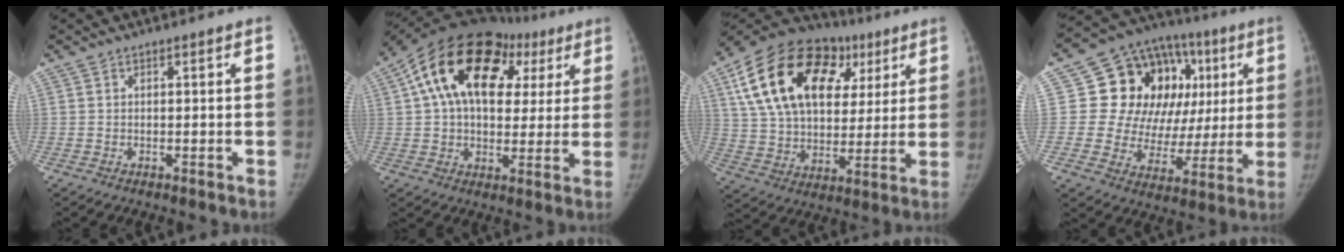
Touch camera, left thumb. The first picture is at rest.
{"total": 24.0, "force": [8.8, 15.2, 16.4], "torque": [-0.247, 0.046, 0.138]}
{"total": 28.2, "force": [11.0, 17.7, 19.0], "torque": [-0.315, 0.029, 0.186]}
{"total": 22.5, "force": [5.2, 16.7, 14.1], "torque": [-0.130, 0.031, 0.091]}